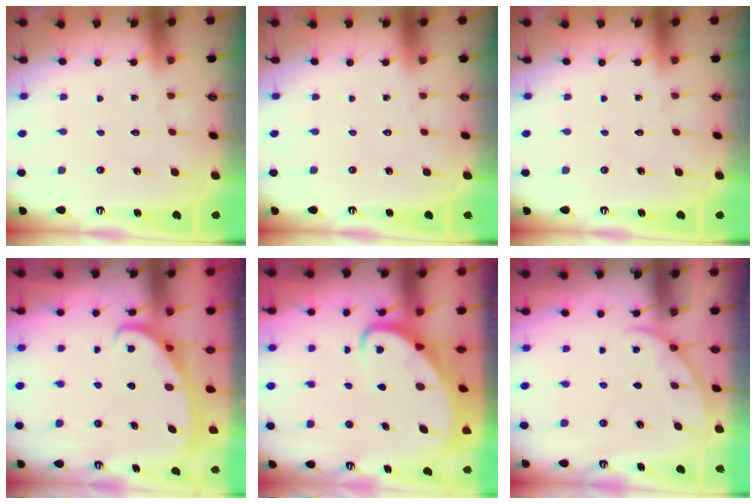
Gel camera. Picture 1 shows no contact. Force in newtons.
{"total": 0.0}
{"total": 0.0}
{"total": 2.9, "press": 2.9, "slide": 0.3}
{"total": 4.1, "press": 4.0, "slide": 0.4}
{"total": 2.3, "press": 2.2, "slide": 0.3}